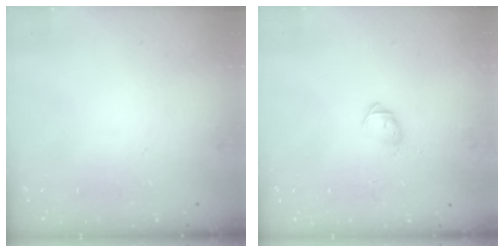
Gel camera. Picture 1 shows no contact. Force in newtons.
{"total": 4.2, "press": 4.0, "slide": 1.0}